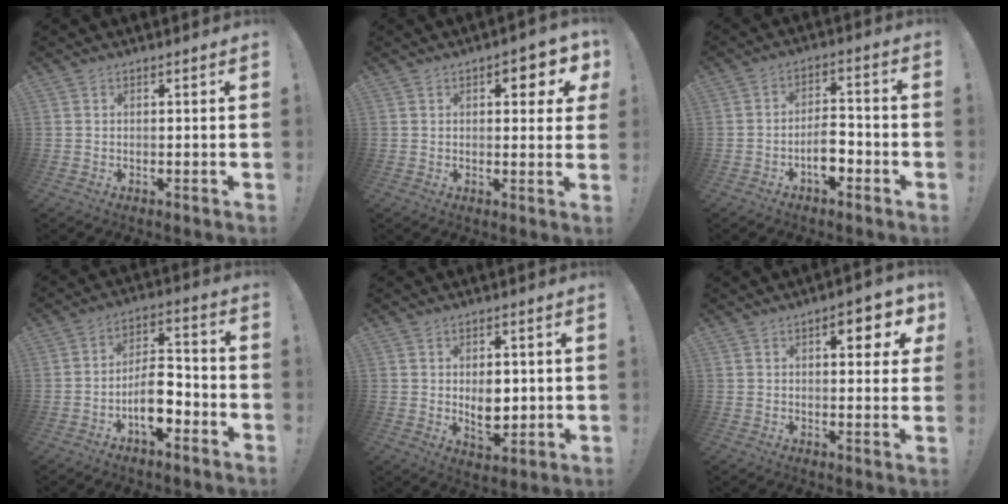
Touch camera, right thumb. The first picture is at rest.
{"total": 5.3, "force": [2.0, 2.4, 4.2], "torque": [-0.035, -0.011, 0.027]}
{"total": 7.5, "force": [-3.5, 3.7, 5.5], "torque": [-0.099, 0.016, -0.062]}
{"total": 11.1, "force": [-5.3, 5.5, 8.0], "torque": [-0.141, 0.035, -0.092]}
{"total": 7.3, "force": [0.4, 5.2, 5.1], "torque": [-0.071, 0.002, 0.010]}
{"total": 6.9, "force": [2.9, 2.6, 5.7], "torque": [-0.056, -0.012, 0.039]}